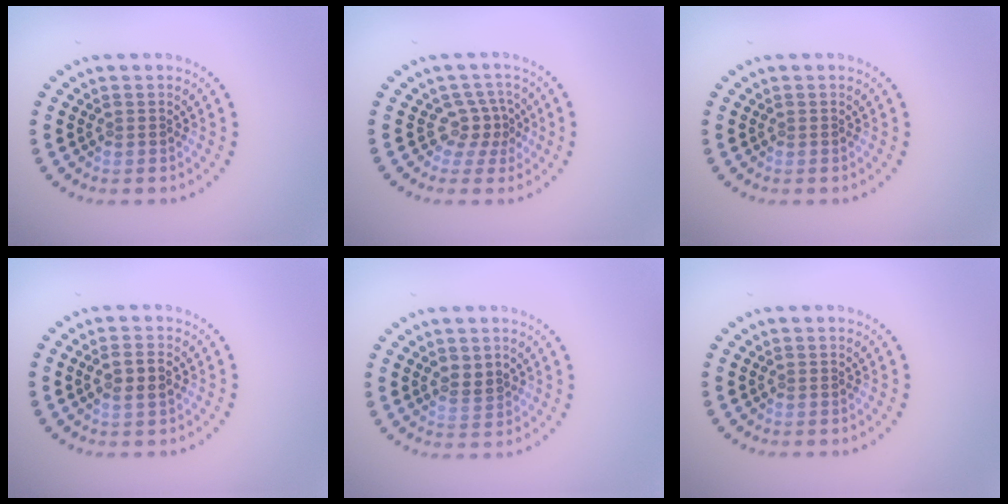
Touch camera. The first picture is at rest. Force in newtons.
{"total": 2.5, "press": 1.6, "slide": 2.0}
{"total": 0.0}
{"total": 2.2, "press": 2.2, "slide": 0.4}
{"total": 1.9, "press": 1.8, "slide": 0.5}
{"total": 0.0}